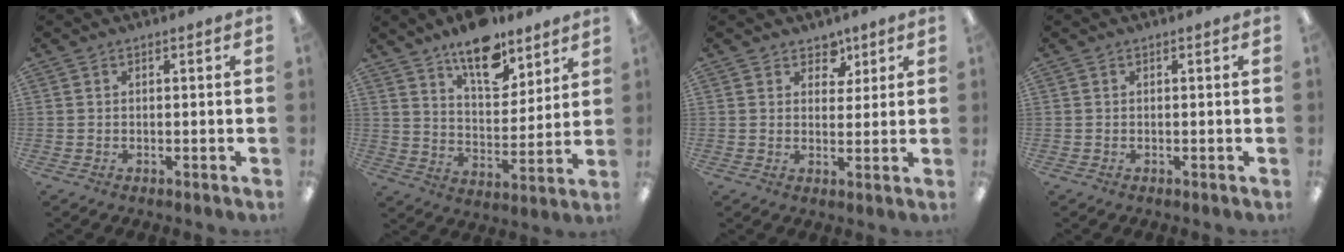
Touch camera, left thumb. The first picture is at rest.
{"total": 14.4, "force": [11.1, 6.2, 6.9], "torque": [-0.104, -0.066, 0.196]}
{"total": 5.0, "force": [3.4, 3.4, 1.4], "torque": [-0.008, -0.016, 0.057]}
{"total": 0.0}